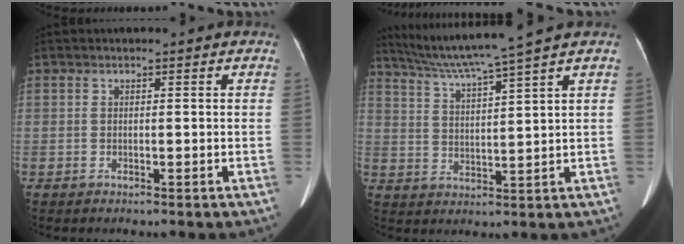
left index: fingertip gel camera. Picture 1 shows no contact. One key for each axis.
{"total": 9.7, "fx": 8.0, "fy": -2.5, "fz": 4.8, "tx": -0.087, "ty": 0.005, "tz": 0.143}